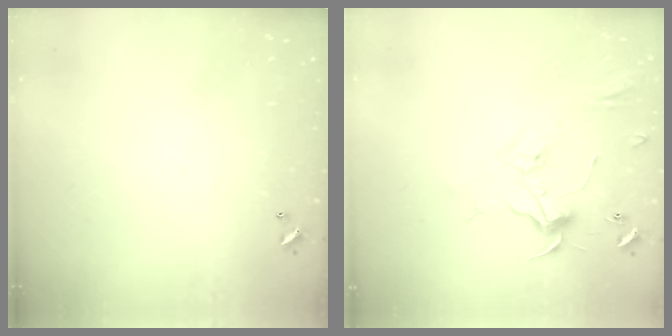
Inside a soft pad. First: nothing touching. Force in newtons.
{"total": 2.4, "press": 2.3, "slide": 0.8}